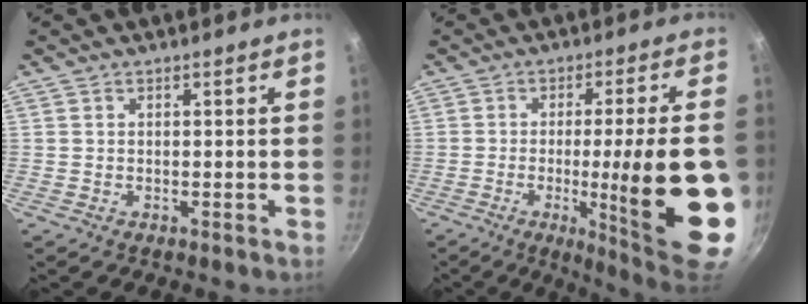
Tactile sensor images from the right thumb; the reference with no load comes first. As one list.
[{"total": 21.5, "force": [-4.0, 3.2, 20.9], "torque": [-0.275, 0.003, -0.044]}]